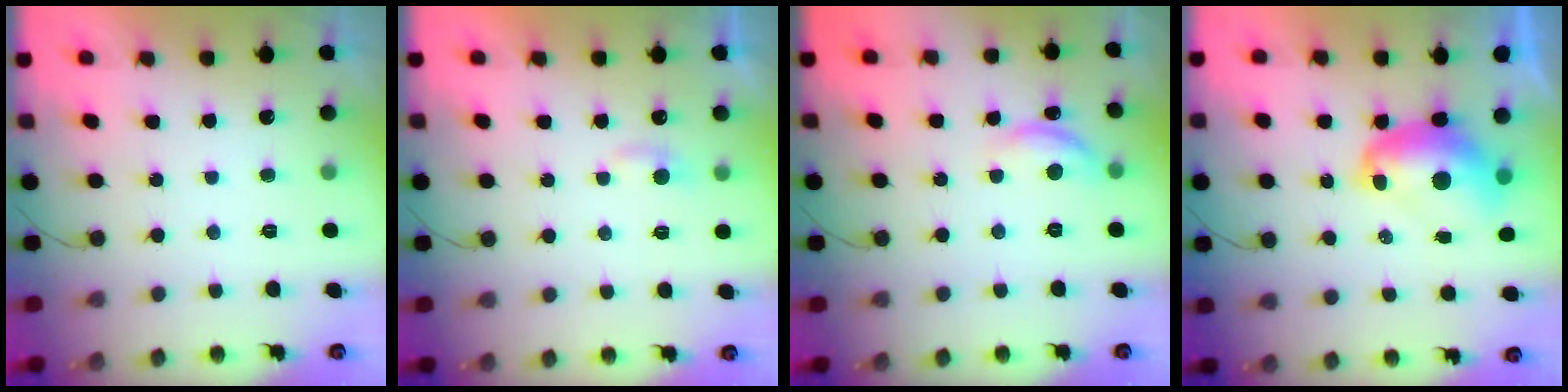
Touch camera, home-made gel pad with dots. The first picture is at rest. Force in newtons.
{"total": 3.6, "press": 3.5, "slide": 0.4}
{"total": 10.3, "press": 10.3, "slide": 0.6}
{"total": 10.1, "press": 10.0, "slide": 1.1}